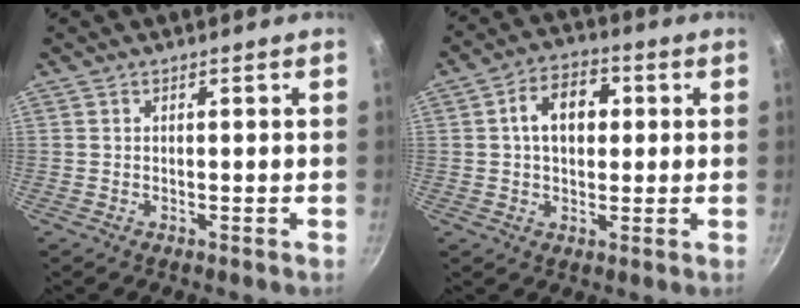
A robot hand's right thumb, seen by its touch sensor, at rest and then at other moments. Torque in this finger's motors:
{"motor_torque": [0.09, 2.18, 1.20, 0.04, 0.06]}